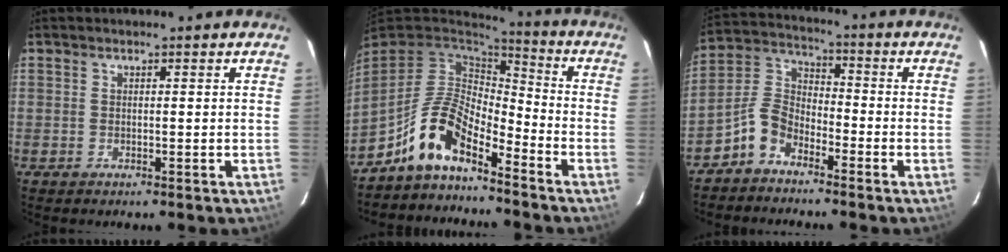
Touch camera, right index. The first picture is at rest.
{"total": 11.5, "force": [-8.0, 4.2, 7.2], "torque": [-0.149, 0.013, -0.159]}
{"total": 6.9, "force": [-4.8, 3.9, 3.0], "torque": [-0.071, 0.026, -0.108]}